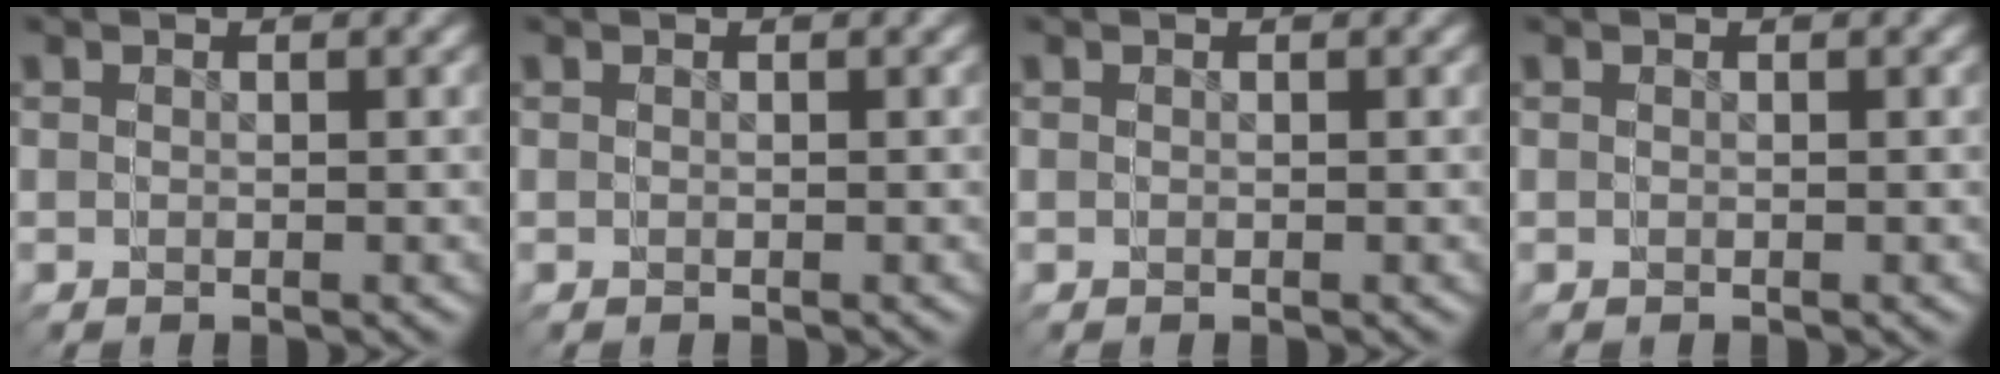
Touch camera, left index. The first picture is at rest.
{"total": 0.0}
{"total": 0.0}
{"total": 0.0}